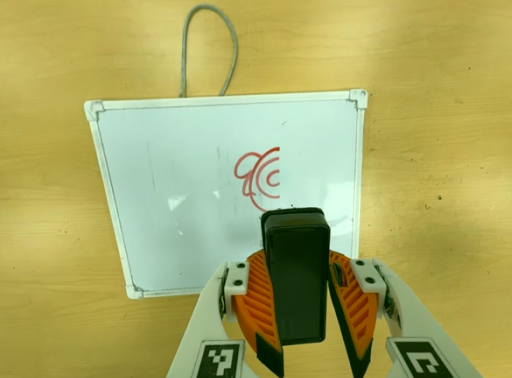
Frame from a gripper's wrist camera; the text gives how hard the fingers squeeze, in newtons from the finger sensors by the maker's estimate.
{"total": 11.6, "left": 11.4, "right": 11.7}